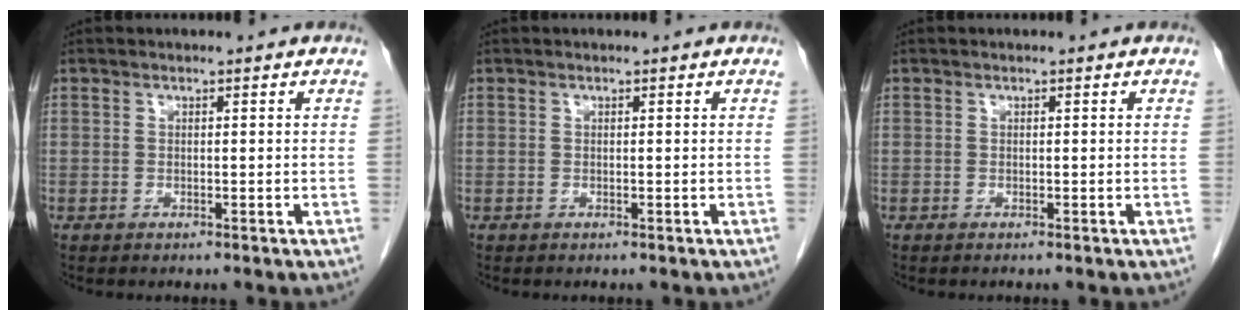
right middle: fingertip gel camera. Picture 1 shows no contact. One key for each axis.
{"total": 0.0}
{"total": 0.0}